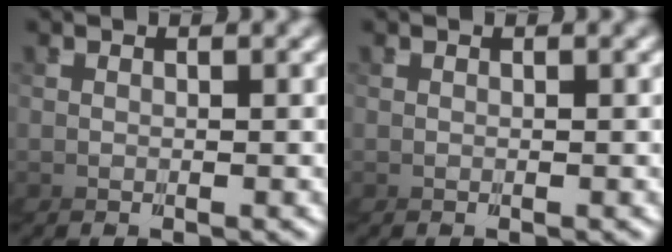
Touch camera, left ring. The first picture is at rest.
{"total": 0.0}